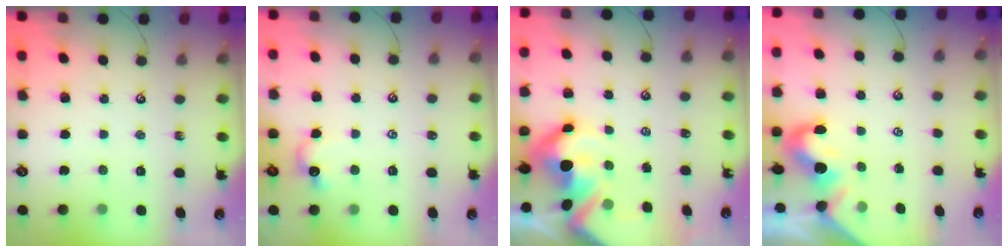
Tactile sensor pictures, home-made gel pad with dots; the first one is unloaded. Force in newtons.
{"total": 1.5, "press": 1.4, "slide": 0.5}
{"total": 12.4, "press": 12.3, "slide": 1.5}
{"total": 1.4, "press": 1.2, "slide": 0.7}